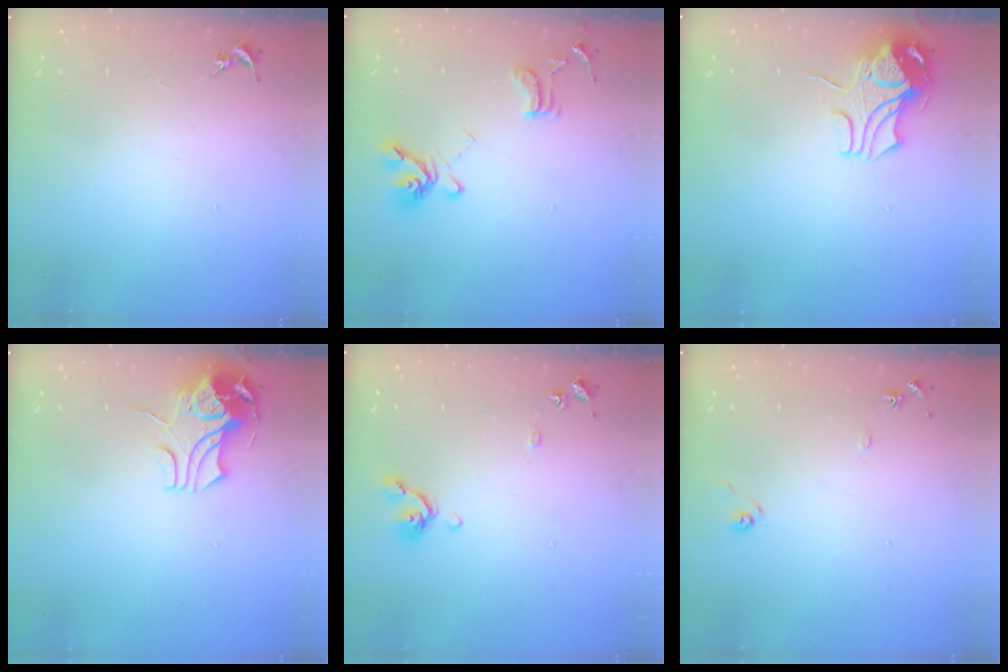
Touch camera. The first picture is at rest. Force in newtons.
{"total": 15.0, "press": 14.9, "slide": 1.6}
{"total": 9.4, "press": 9.4, "slide": 0.9}
{"total": 9.0, "press": 8.9, "slide": 0.9}
{"total": 8.6, "press": 8.5, "slide": 1.3}
{"total": 6.5, "press": 6.5, "slide": 0.6}